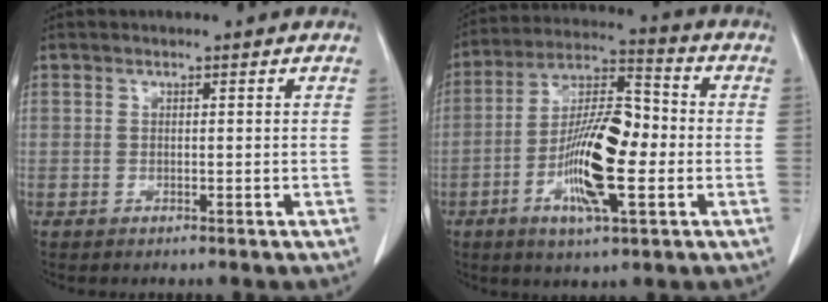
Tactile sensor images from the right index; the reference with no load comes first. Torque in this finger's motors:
{"motor_torque": [2.14, 0.00, 0.45, 0.17]}